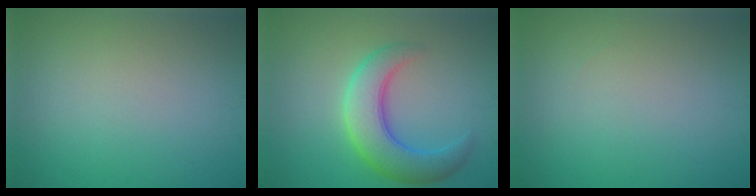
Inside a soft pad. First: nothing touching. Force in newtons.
{"total": 6.1, "press": 6.1, "slide": 0.2}
{"total": 0.0}